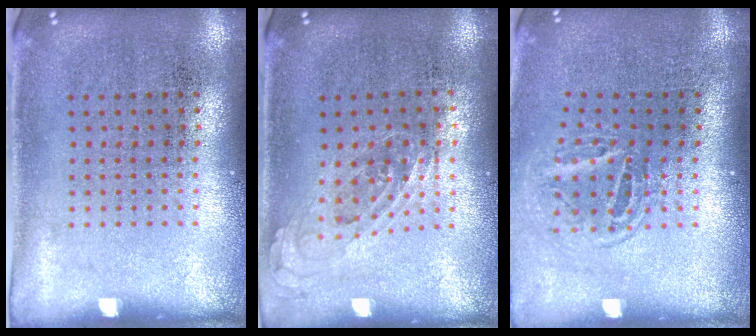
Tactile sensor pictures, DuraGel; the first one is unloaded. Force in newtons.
{"total": 0.8, "press": 0.7, "slide": 0.3}
{"total": 1.6, "press": 1.0, "slide": 1.3}